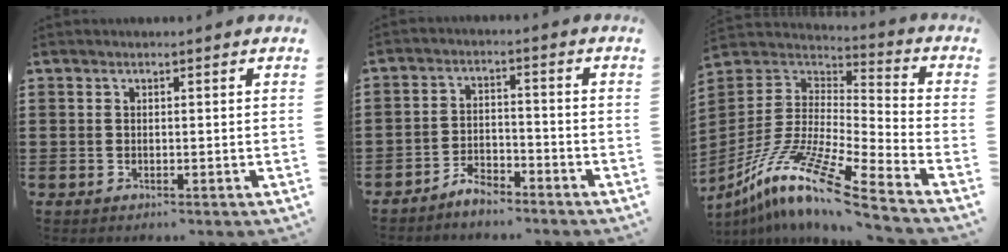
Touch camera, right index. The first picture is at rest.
{"total": 3.8, "force": [-3.6, 0.8, 0.5], "torque": [-0.013, 0.012, -0.074]}
{"total": 13.0, "force": [-9.3, 1.0, 9.0], "torque": [-0.193, 0.002, -0.187]}